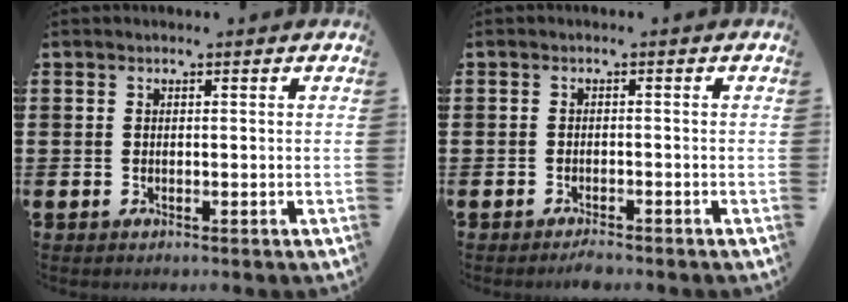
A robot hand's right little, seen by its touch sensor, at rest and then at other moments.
{"total": 1.1, "force": [-1.1, 0.1, 0.3], "torque": [-0.009, -0.001, -0.021]}